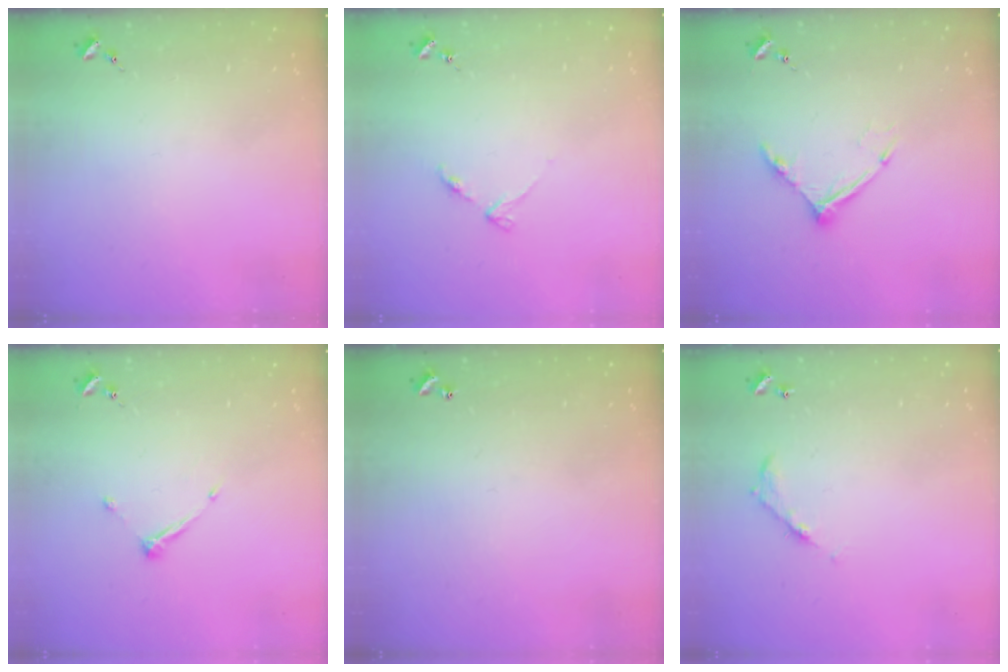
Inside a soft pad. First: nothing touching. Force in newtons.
{"total": 4.0, "press": 4.0, "slide": 0.6}
{"total": 10.5, "press": 10.5, "slide": 1.0}
{"total": 5.9, "press": 5.9, "slide": 0.6}
{"total": 0.9, "press": 0.9, "slide": 0.2}
{"total": 5.3, "press": 5.3, "slide": 0.4}